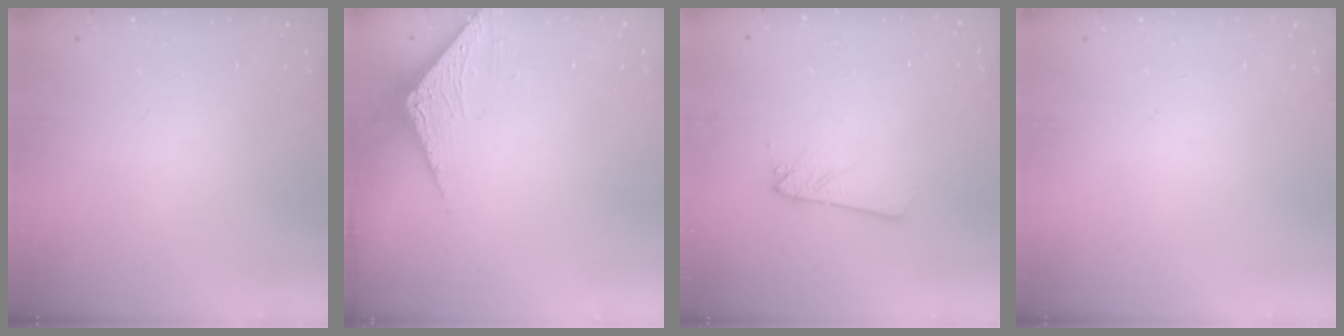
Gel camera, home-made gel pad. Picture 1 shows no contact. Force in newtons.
{"total": 3.4, "press": 3.4, "slide": 0.3}
{"total": 2.3, "press": 2.3, "slide": 0.1}
{"total": 0.0}